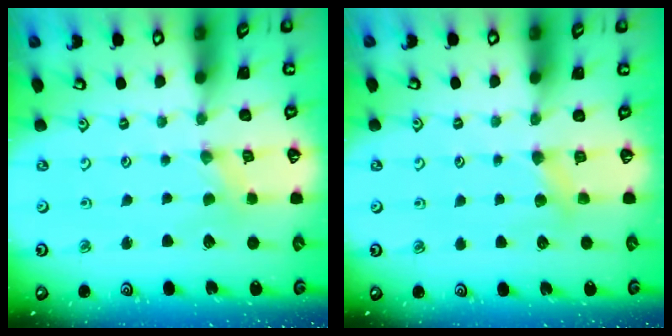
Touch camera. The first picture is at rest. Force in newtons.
{"total": 3.6, "press": 3.6, "slide": 0.4}